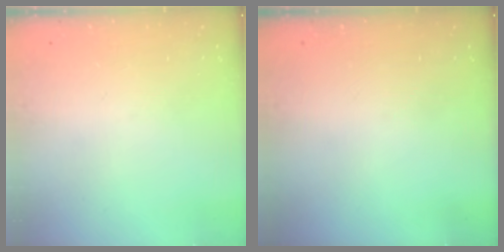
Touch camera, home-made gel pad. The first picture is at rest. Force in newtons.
{"total": 0.0}